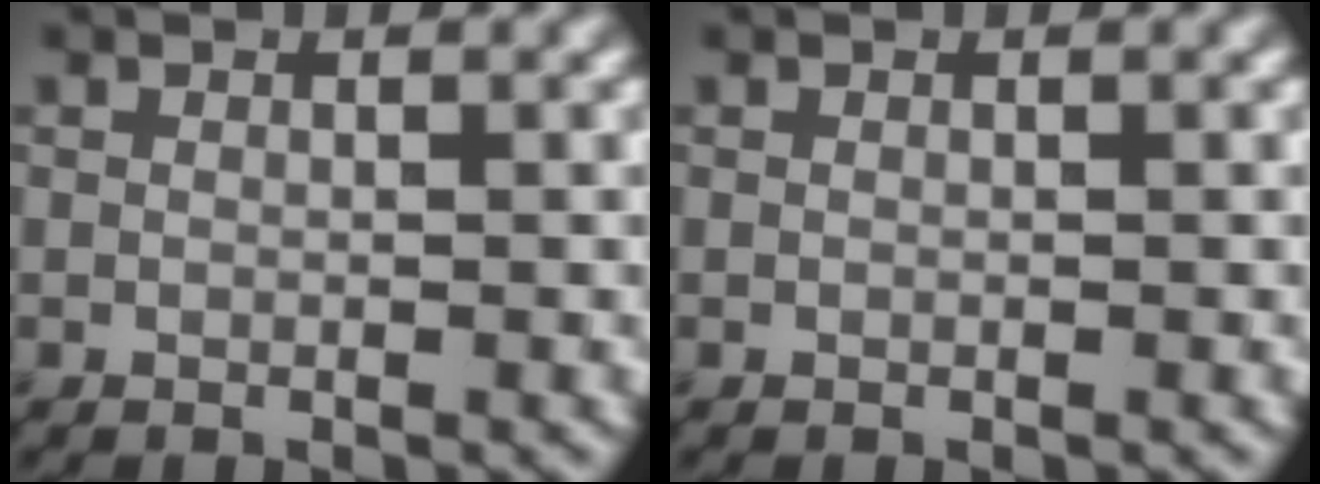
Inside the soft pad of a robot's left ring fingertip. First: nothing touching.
{"total": 0.0}